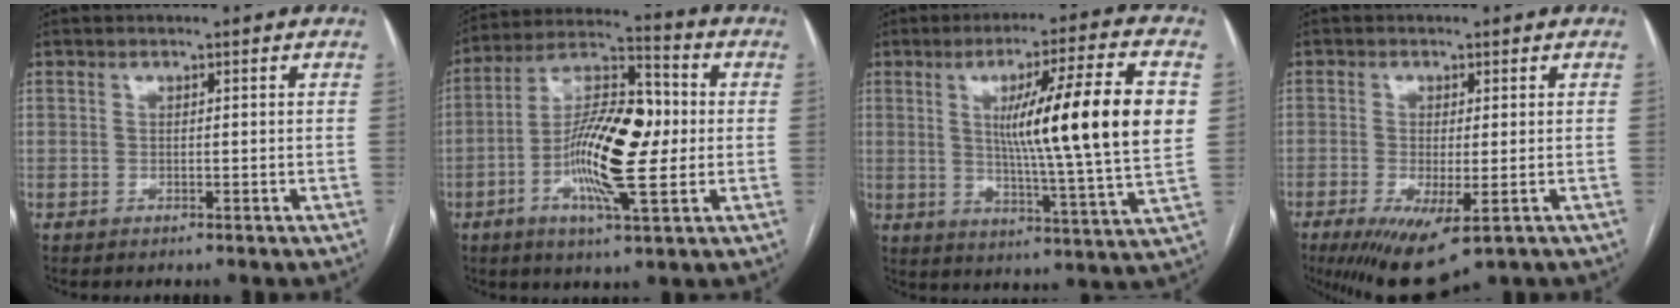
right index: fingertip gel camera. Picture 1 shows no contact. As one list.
[{"total": 16.0, "force": [-1.7, 4.2, 15.3], "torque": [-0.285, 0.014, -0.032]}, {"total": 19.7, "force": [3.5, -0.6, 19.4], "torque": [-0.291, -0.006, 0.042]}, {"total": 9.2, "force": [-4.6, 2.3, 7.6], "torque": [-0.125, -0.026, -0.067]}]